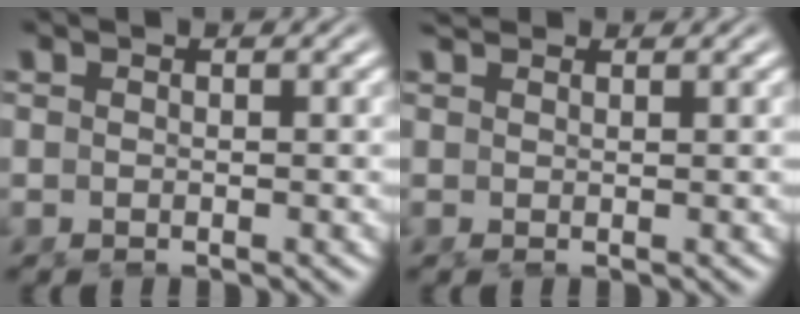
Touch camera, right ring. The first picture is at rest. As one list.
[{"total": 1.1, "force": [1.0, -0.5, -0.1], "torque": [0.005, 0.001, 0.022]}]